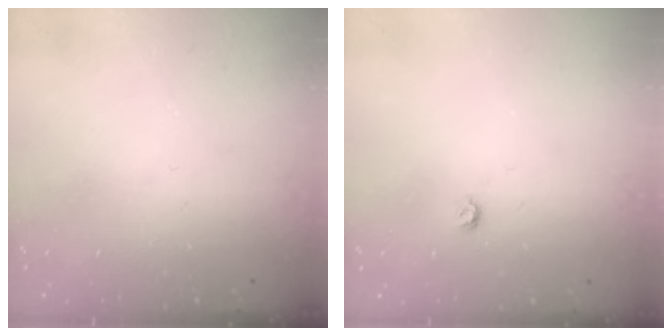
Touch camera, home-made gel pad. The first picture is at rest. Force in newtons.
{"total": 3.8, "press": 3.7, "slide": 0.6}